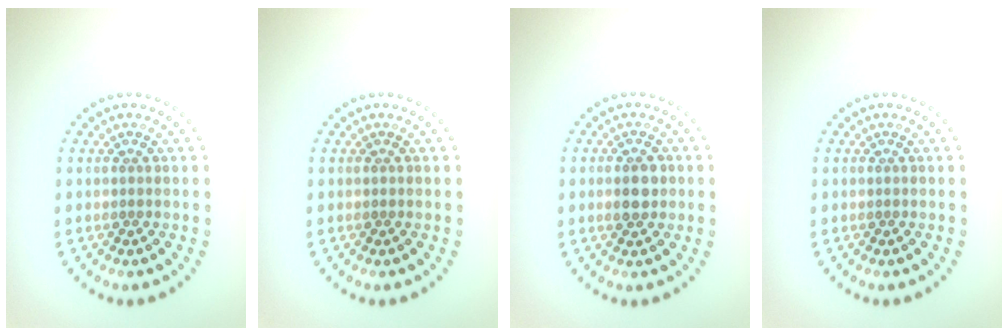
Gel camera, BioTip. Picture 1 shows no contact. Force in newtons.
{"total": 0.0}
{"total": 2.8, "press": 2.8, "slide": 0.0}
{"total": 0.0}